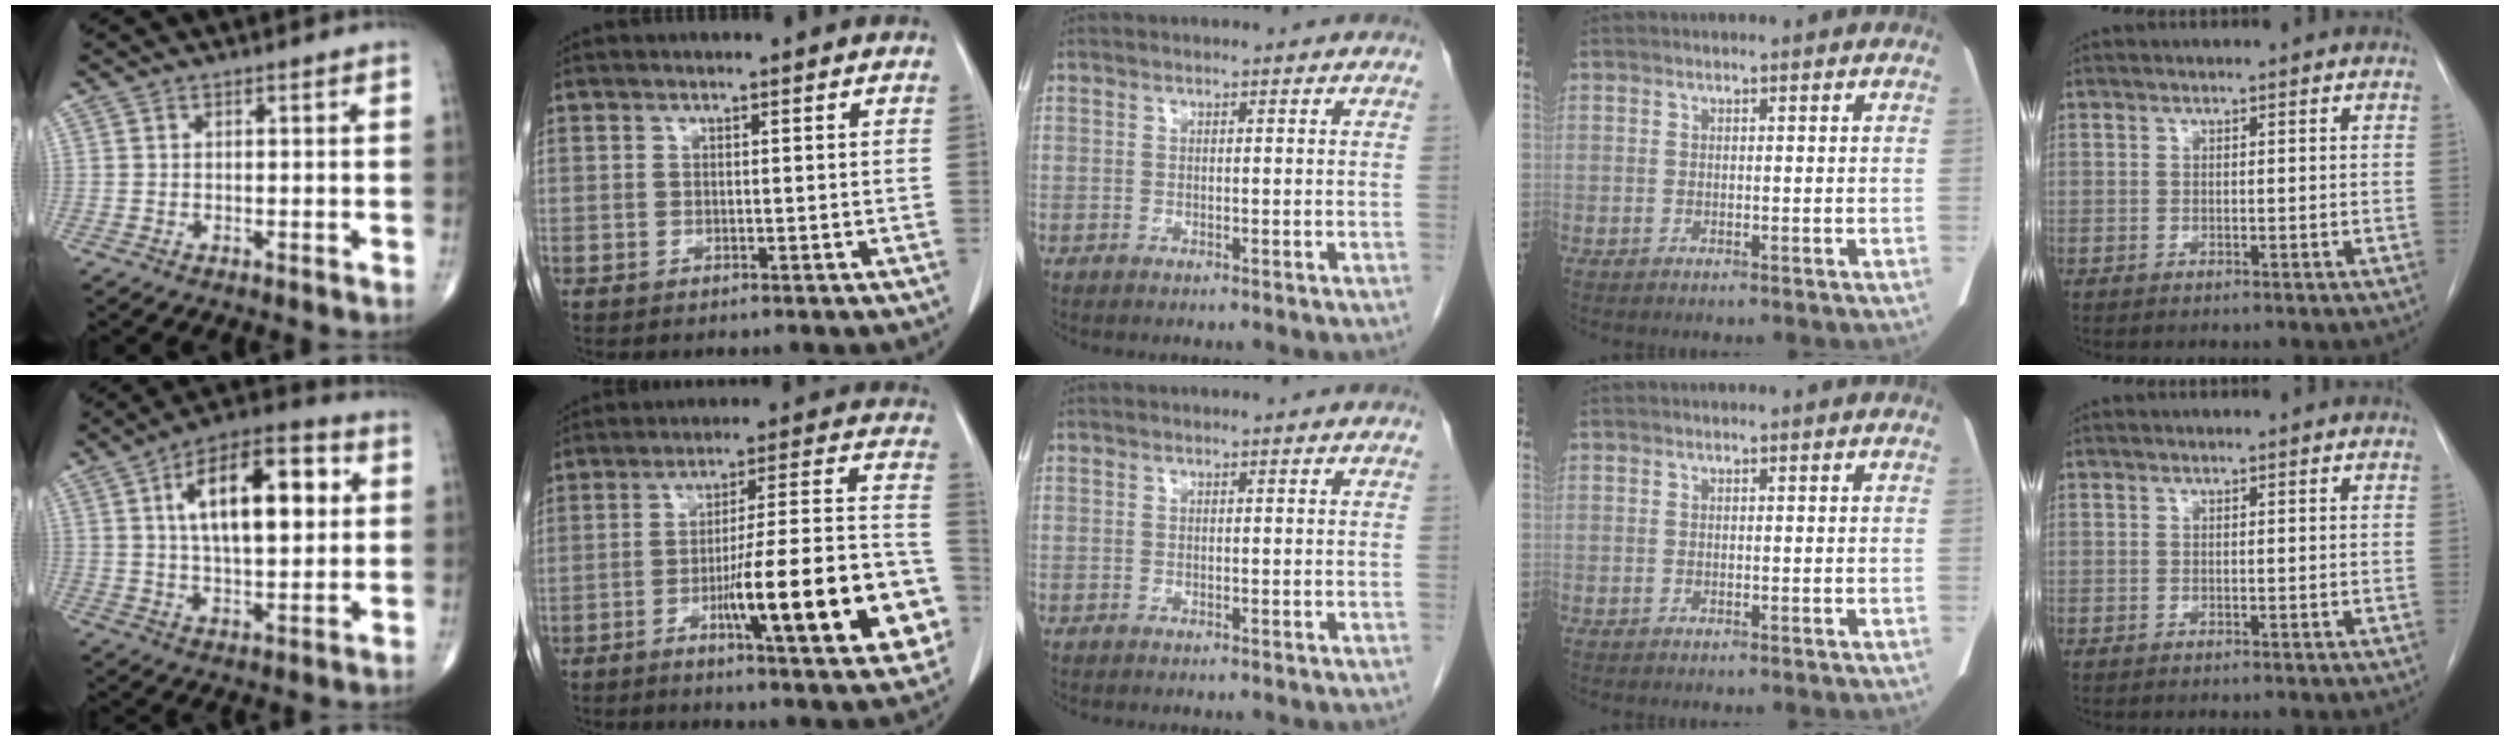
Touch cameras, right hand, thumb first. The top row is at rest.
{"thumb": {"total": 17.9, "force": [4.2, 8.1, 15.5], "torque": [-0.226, 0.011, 0.063]}, "index": {"total": 20.0, "force": [-6.6, 2.6, 18.7], "torque": [-0.223, 0.017, -0.088]}}